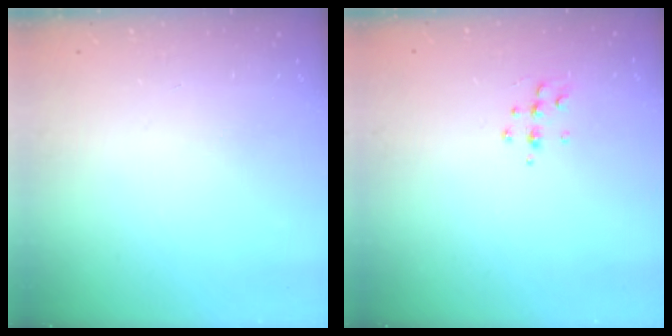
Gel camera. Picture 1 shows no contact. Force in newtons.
{"total": 6.3, "press": 6.2, "slide": 1.0}